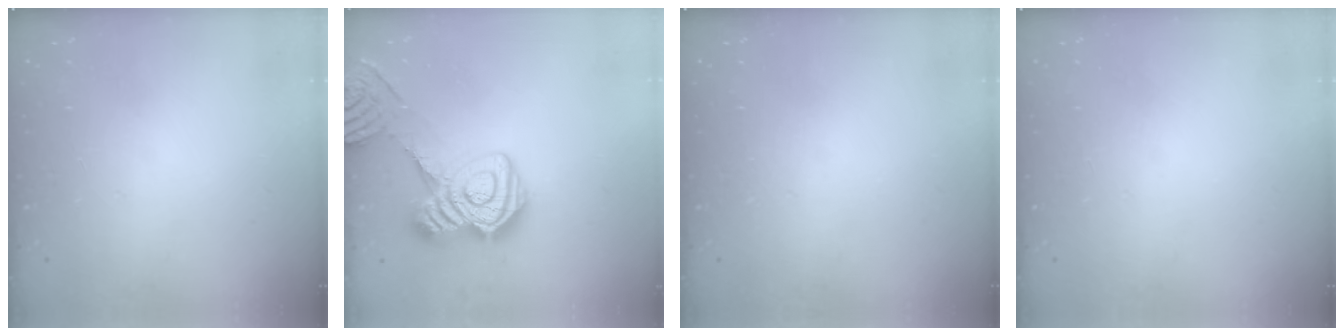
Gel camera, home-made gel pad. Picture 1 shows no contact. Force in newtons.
{"total": 16.9, "press": 16.8, "slide": 1.2}
{"total": 0.0}
{"total": 0.0}